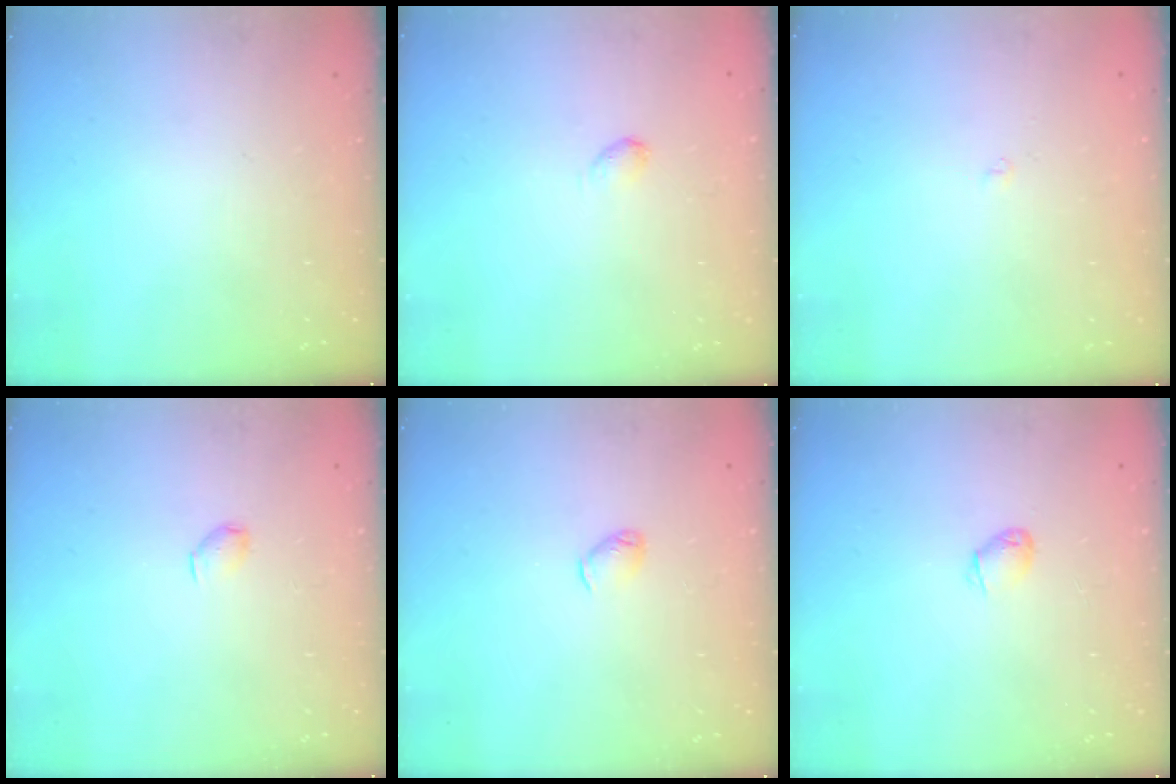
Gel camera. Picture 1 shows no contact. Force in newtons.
{"total": 2.7, "press": 2.7, "slide": 0.5}
{"total": 1.7, "press": 1.7, "slide": 0.3}
{"total": 2.9, "press": 2.9, "slide": 0.5}
{"total": 2.9, "press": 2.9, "slide": 0.5}
{"total": 2.3, "press": 2.3, "slide": 0.5}